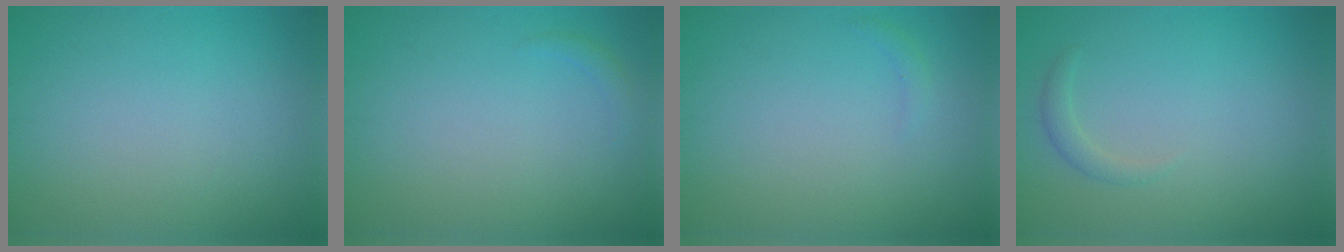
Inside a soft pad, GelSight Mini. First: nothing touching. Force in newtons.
{"total": 0.7, "press": 0.7, "slide": 0.1}
{"total": 0.6, "press": 0.5, "slide": 0.1}
{"total": 1.1, "press": 1.1, "slide": 0.0}